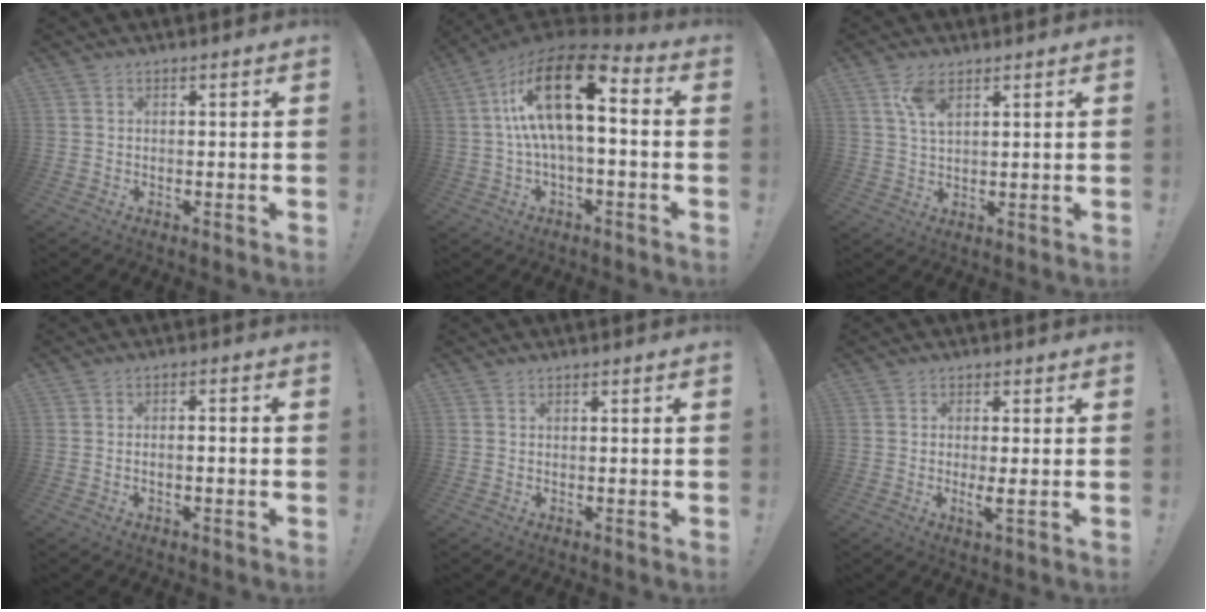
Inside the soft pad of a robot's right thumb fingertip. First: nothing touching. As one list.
[{"total": 18.5, "force": [4.2, 7.3, 16.4], "torque": [-0.289, -0.017, 0.069]}, {"total": 6.4, "force": [3.4, 2.8, 4.7], "torque": [-0.086, -0.007, 0.062]}, {"total": 1.7, "force": [-1.1, 0.4, 1.3], "torque": [-0.021, 0.007, -0.019]}, {"total": 0.0}, {"total": 3.2, "force": [-0.2, -0.2, 3.1], "torque": [-0.047, -0.012, -0.003]}]